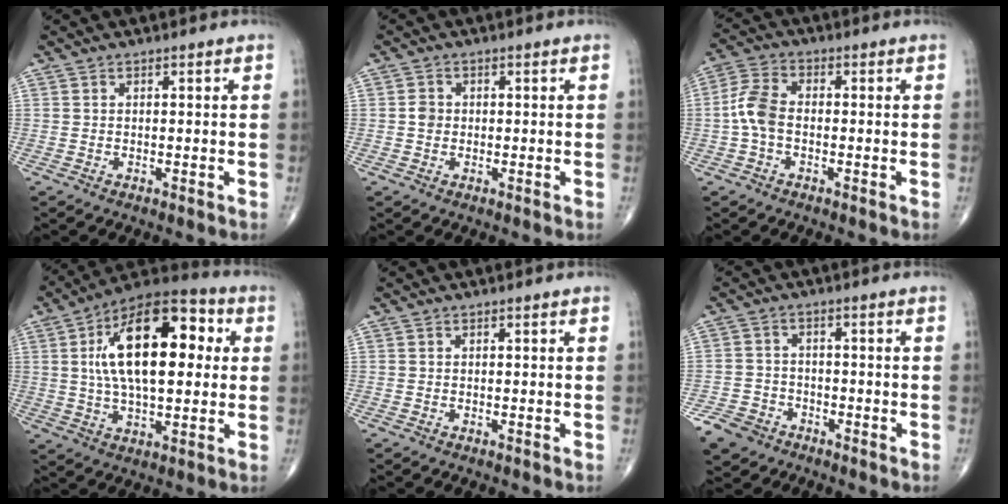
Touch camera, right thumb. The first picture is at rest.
{"total": 2.0, "force": [-0.1, 1.8, 0.9], "torque": [-0.008, 0.004, -0.004]}
{"total": 6.3, "force": [-0.9, 3.8, 5.0], "torque": [-0.110, 0.020, -0.027]}
{"total": 22.2, "force": [4.2, 10.6, 19.1], "torque": [-0.293, 0.019, 0.058]}
{"total": 0.0}
{"total": 6.5, "force": [-4.1, 4.7, 1.7], "torque": [-0.027, 0.014, -0.076]}